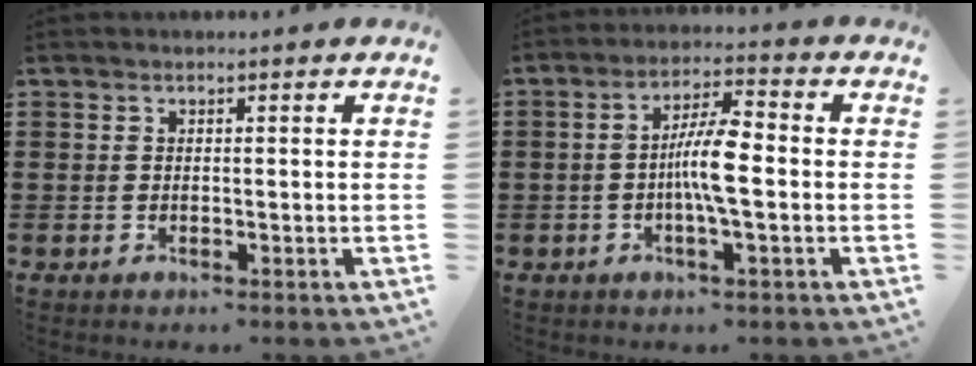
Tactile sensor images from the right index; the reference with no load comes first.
{"total": 7.2, "force": [-0.9, 1.3, 7.0], "torque": [-0.137, -0.001, -0.023]}